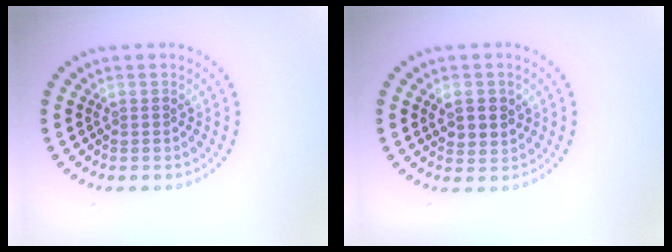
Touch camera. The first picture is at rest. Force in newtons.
{"total": 2.6, "press": 2.5, "slide": 0.7}